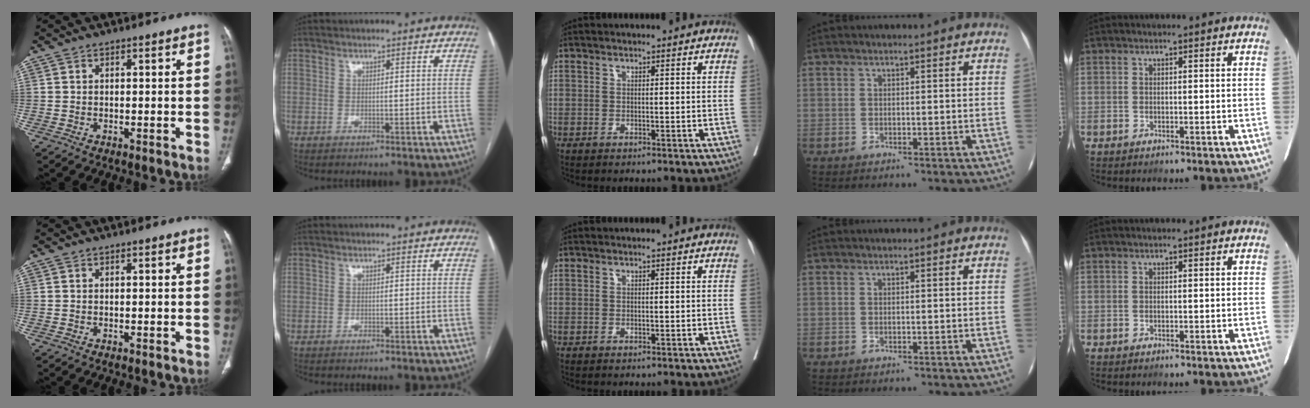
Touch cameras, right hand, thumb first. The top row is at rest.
{}